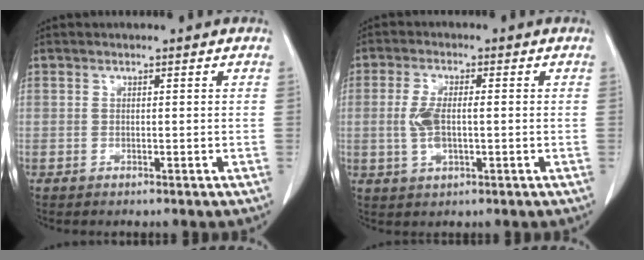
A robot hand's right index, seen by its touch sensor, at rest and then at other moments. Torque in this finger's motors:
{"motor_torque": [0.21, -0.01, 0.11, 0.07]}